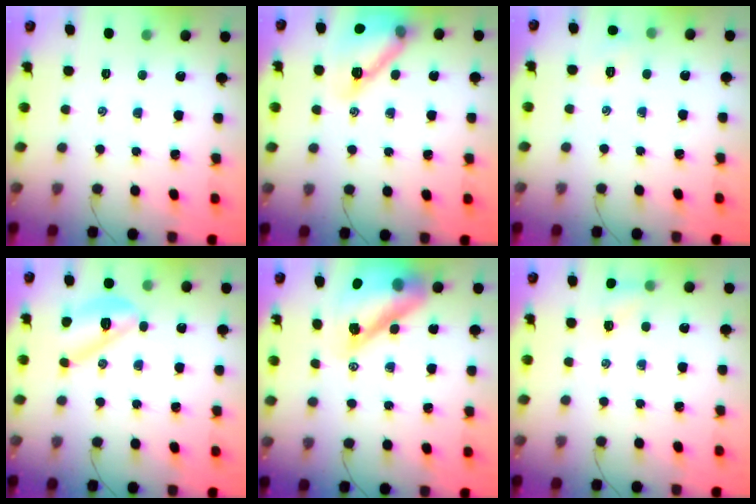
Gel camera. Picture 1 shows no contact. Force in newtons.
{"total": 16.7, "press": 16.6, "slide": 1.8}
{"total": 5.6, "press": 5.4, "slide": 1.6}
{"total": 10.5, "press": 10.5, "slide": 0.3}
{"total": 19.3, "press": 18.5, "slide": 5.5}
{"total": 5.7, "press": 5.6, "slide": 0.9}